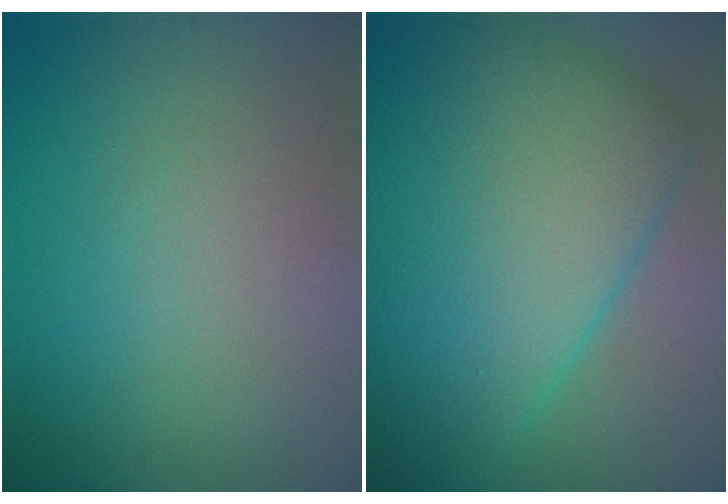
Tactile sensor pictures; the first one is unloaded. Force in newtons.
{"total": 15.8, "press": 15.8, "slide": 0.1}